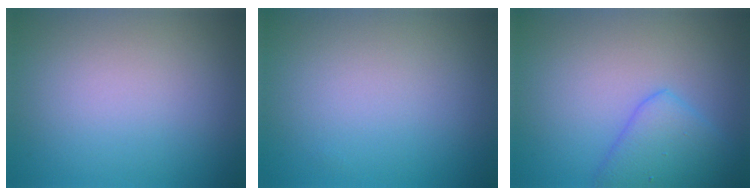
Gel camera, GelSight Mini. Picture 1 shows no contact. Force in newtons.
{"total": 0.0}
{"total": 3.9, "press": 3.9, "slide": 0.2}